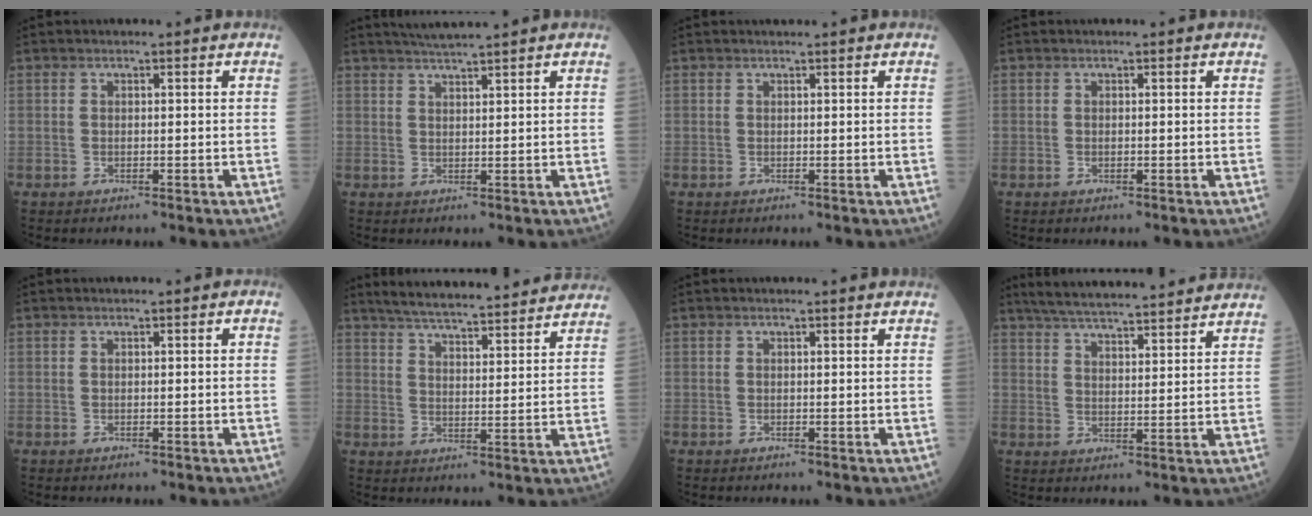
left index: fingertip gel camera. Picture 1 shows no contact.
{"total": 4.1, "force": [3.6, -0.8, 1.7], "torque": [-0.026, 0.014, 0.066]}
{"total": 0.8, "force": [0.7, -0.1, 0.3], "torque": [-0.006, 0.004, 0.014]}
{"total": 0.0}
{"total": 1.8, "force": [-1.6, -0.2, -0.7], "torque": [0.012, -0.004, -0.024]}
{"total": 20.0, "force": [18.3, 2.0, 7.8], "torque": [-0.115, 0.003, 0.243]}
{"total": 0.6, "force": [-0.1, -0.3, -0.5], "torque": [0.001, -0.003, -0.010]}
{"total": 17.8, "force": [16.0, 1.5, 7.5], "torque": [-0.118, 0.025, 0.222]}